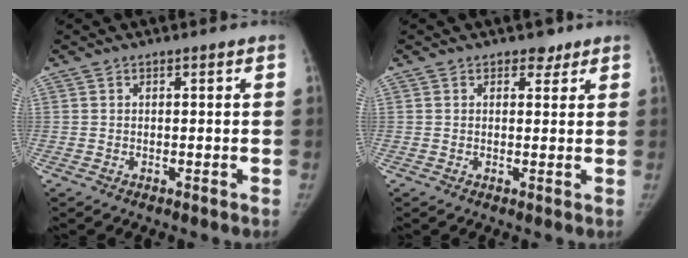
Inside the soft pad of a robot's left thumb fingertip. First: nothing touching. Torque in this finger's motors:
{"motor_torque": [0.50, -0.10, 0.22, -0.06, 0.09]}